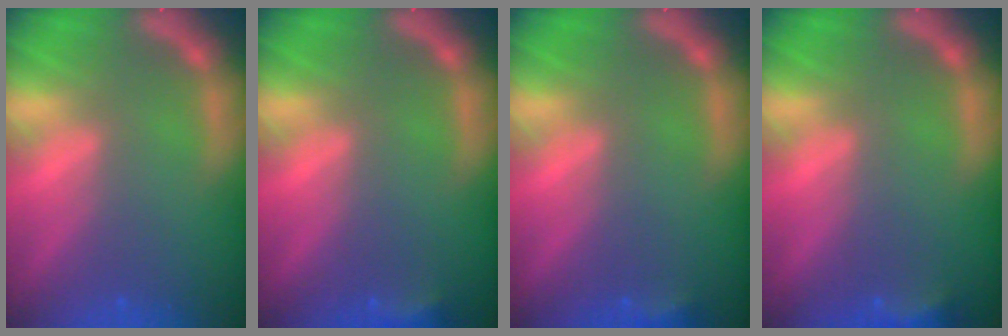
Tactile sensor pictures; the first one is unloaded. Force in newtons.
{"total": 1.9}
{"total": 1.4}
{"total": 2.4}